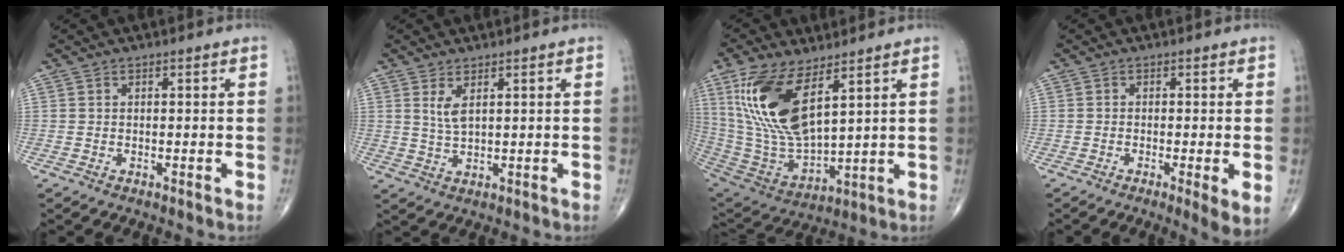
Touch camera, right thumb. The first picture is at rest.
{"total": 3.3, "force": [1.5, 1.1, 2.7], "torque": [-0.057, -0.011, 0.036]}
{"total": 18.4, "force": [8.1, 7.6, 14.7], "torque": [-0.295, -0.037, 0.172]}
{"total": 4.4, "force": [-1.2, 0.6, 4.1], "torque": [-0.072, -0.015, -0.022]}